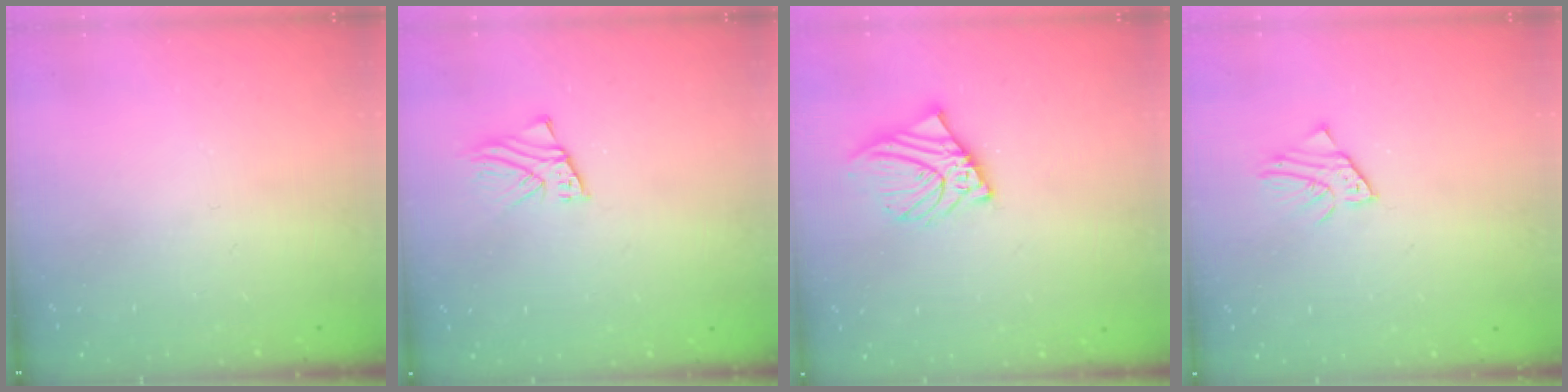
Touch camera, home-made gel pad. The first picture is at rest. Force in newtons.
{"total": 2.2, "press": 2.2, "slide": 0.1}
{"total": 9.6, "press": 9.4, "slide": 1.8}
{"total": 2.6, "press": 2.6, "slide": 0.2}